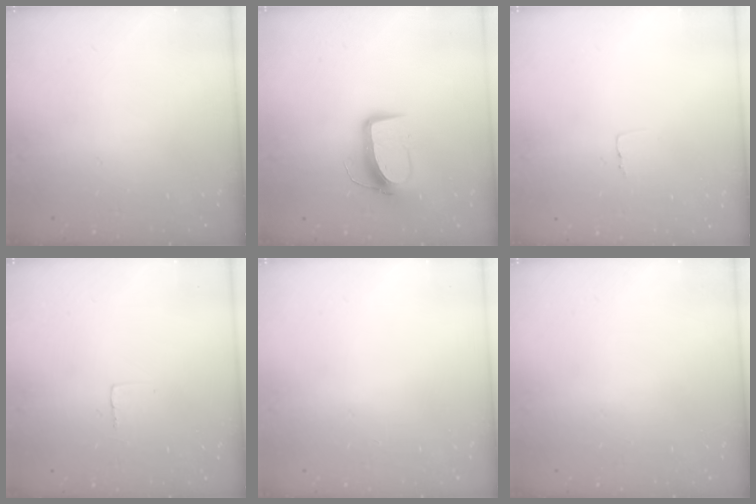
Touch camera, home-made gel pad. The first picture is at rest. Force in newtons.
{"total": 9.7, "press": 9.7, "slide": 0.6}
{"total": 2.6, "press": 2.6, "slide": 0.1}
{"total": 2.4, "press": 2.4, "slide": 0.1}
{"total": 0.6, "press": 0.6, "slide": 0.1}
{"total": 0.0}